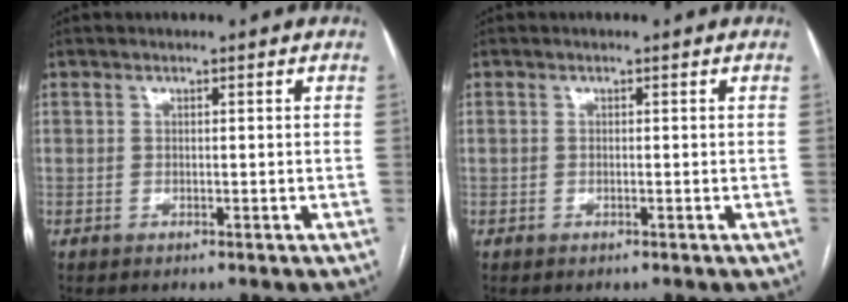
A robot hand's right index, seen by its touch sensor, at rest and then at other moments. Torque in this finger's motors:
{"motor_torque": [0.05, 0.03, -0.02, 0.00]}